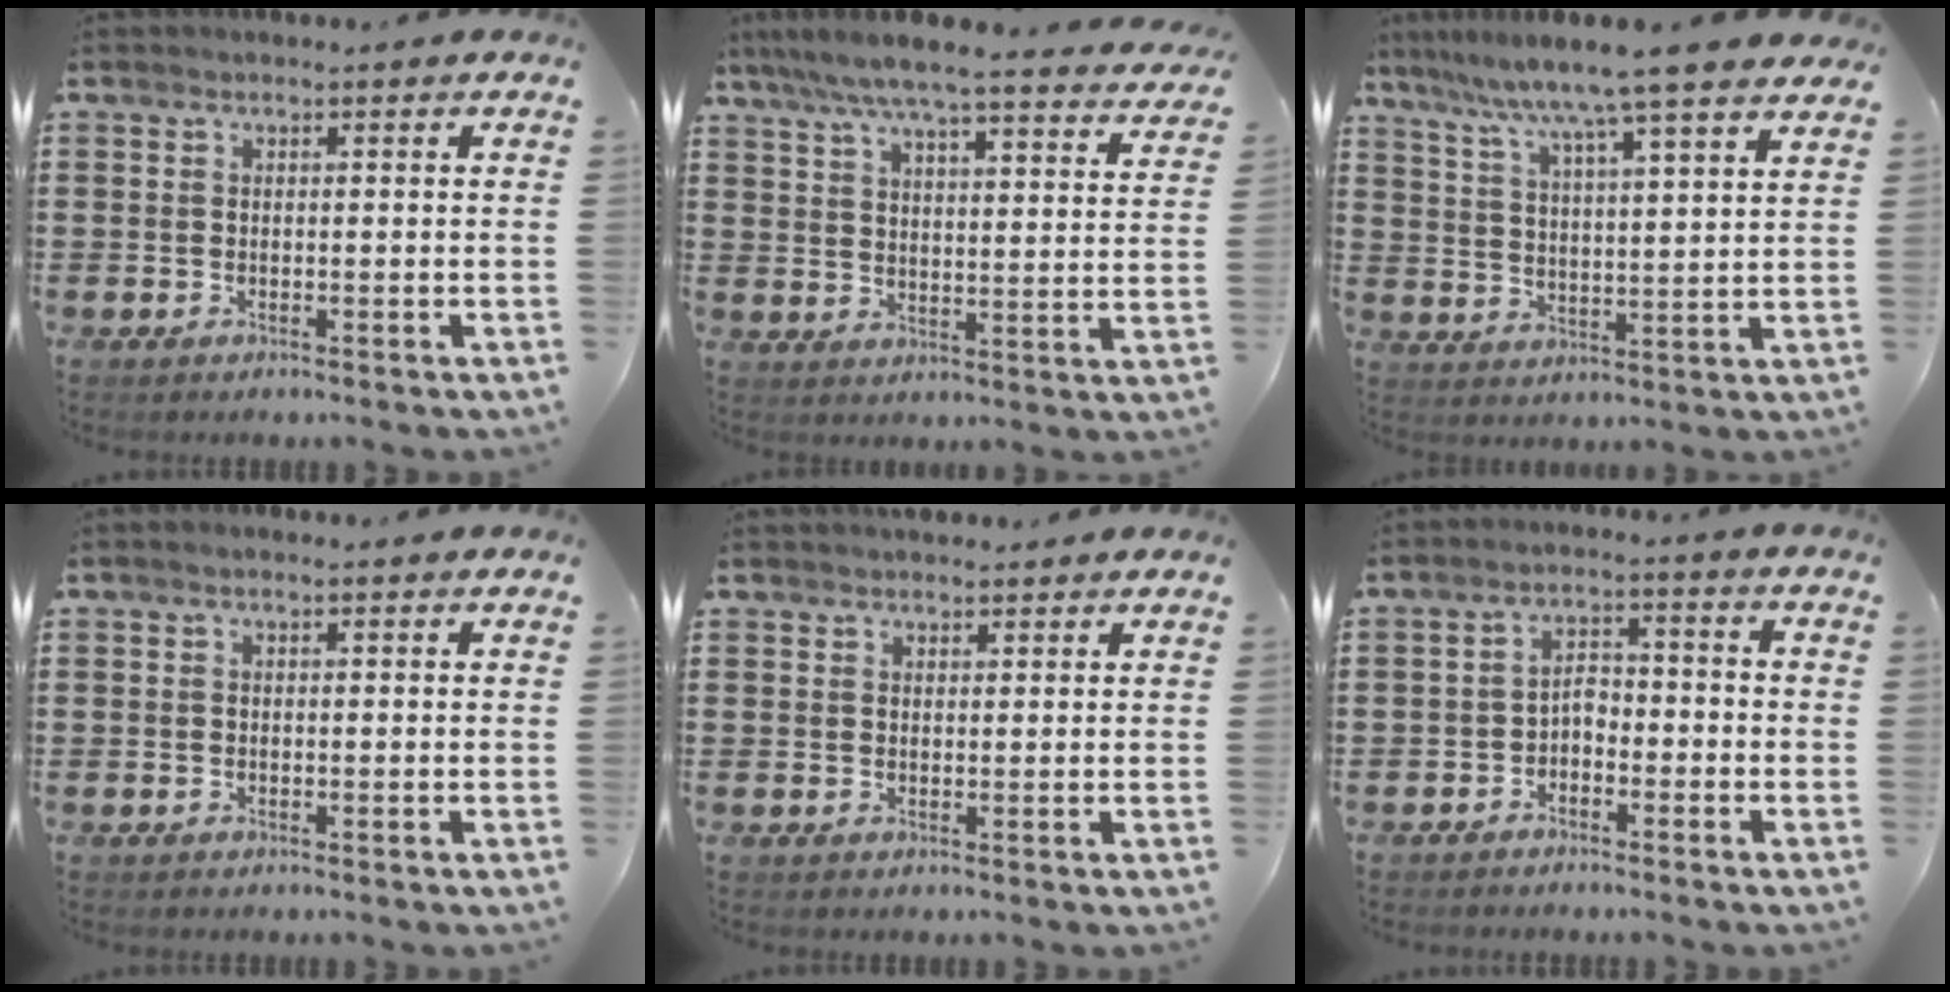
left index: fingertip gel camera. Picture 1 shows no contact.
{"total": 6.1, "force": [5.4, -0.2, 2.8], "torque": [-0.078, -0.035, 0.089]}
{"total": 6.9, "force": [5.9, -1.4, 3.1], "torque": [-0.086, -0.042, 0.092]}
{"total": 0.6, "force": [0.3, 0.0, 0.5], "torque": [-0.009, 0.002, 0.006]}
{"total": 1.8, "force": [1.7, 0.5, 0.1], "torque": [-0.006, 0.002, 0.034]}
{"total": 2.8, "force": [-2.1, 1.2, 1.3], "torque": [-0.030, 0.010, -0.047]}